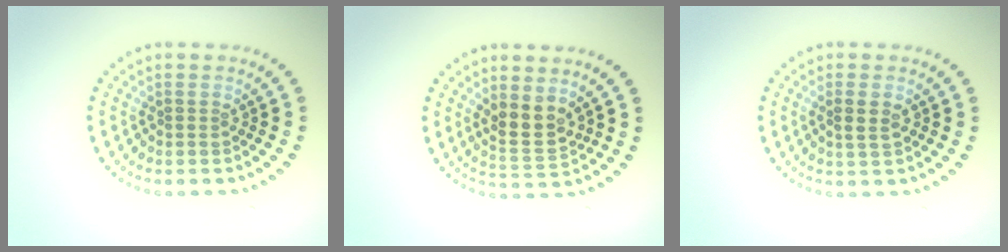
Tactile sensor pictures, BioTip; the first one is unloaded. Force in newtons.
{"total": 2.9, "press": 2.7, "slide": 1.2}
{"total": 1.3, "press": 1.3, "slide": 0.3}